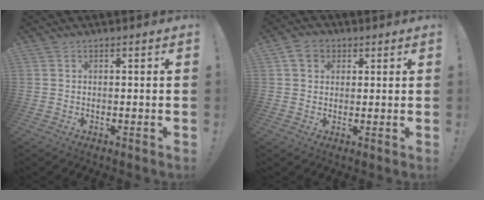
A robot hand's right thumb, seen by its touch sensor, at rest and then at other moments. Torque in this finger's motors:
{"motor_torque": [0.69, 0.88, 0.17, -0.11, 0.00]}